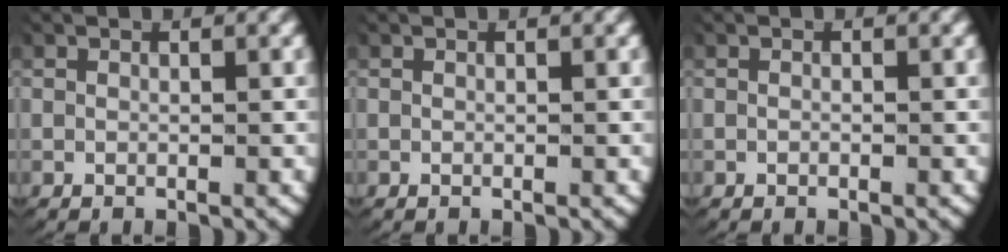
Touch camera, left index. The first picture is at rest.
{"total": 0.0}
{"total": 0.0}